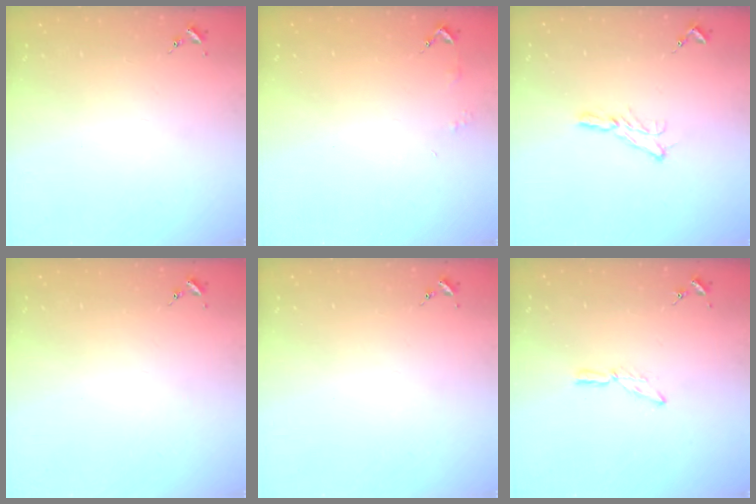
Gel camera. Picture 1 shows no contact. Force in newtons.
{"total": 2.9, "press": 2.8, "slide": 0.3}
{"total": 6.9, "press": 6.9, "slide": 0.3}
{"total": 0.0}
{"total": 0.0}
{"total": 6.4, "press": 6.4, "slide": 0.3}